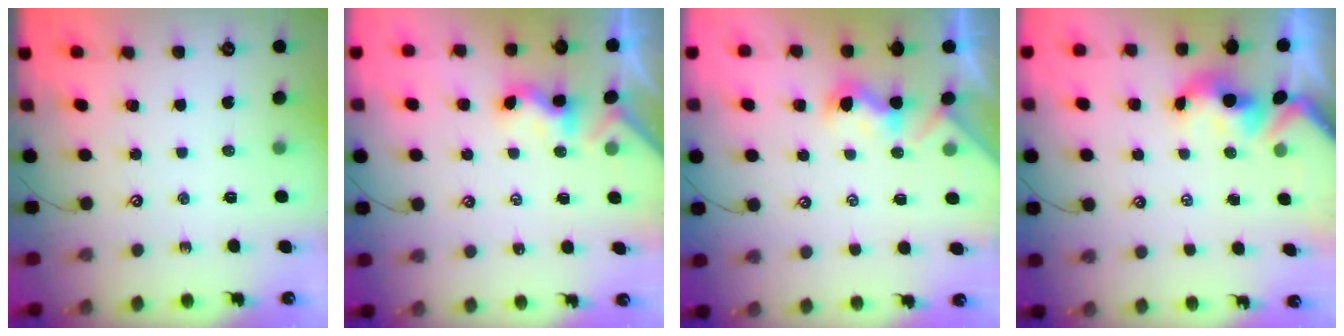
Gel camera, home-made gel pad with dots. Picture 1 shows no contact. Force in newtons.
{"total": 2.2, "press": 2.2, "slide": 0.3}
{"total": 0.9, "press": 0.5, "slide": 0.7}
{"total": 1.5, "press": 1.3, "slide": 0.7}